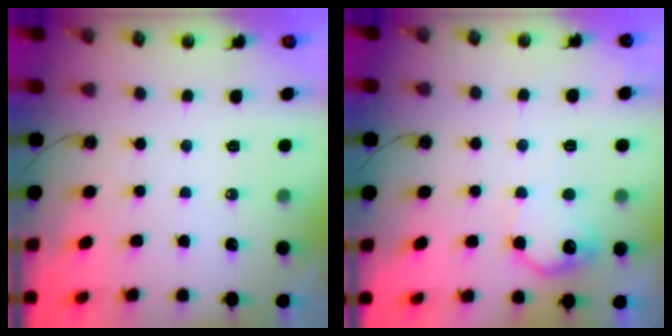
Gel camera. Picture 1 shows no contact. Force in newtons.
{"total": 12.5, "press": 12.5, "slide": 0.5}